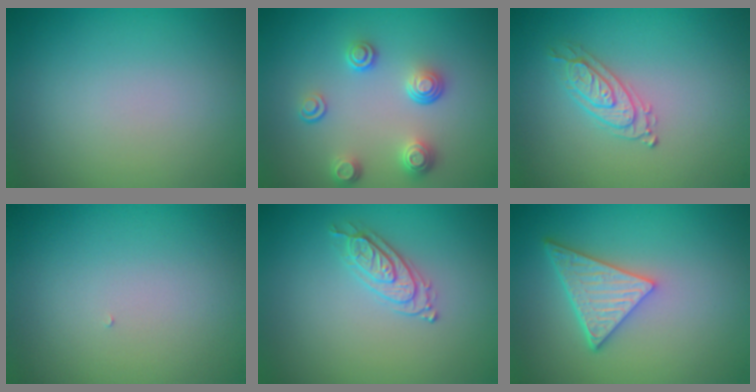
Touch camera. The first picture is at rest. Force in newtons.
{"total": 3.7, "press": 2.8, "slide": 2.4}
{"total": 2.2, "press": 2.1, "slide": 0.4}
{"total": 0.0}
{"total": 2.2, "press": 2.2, "slide": 0.5}
{"total": 5.1, "press": 4.1, "slide": 3.0}